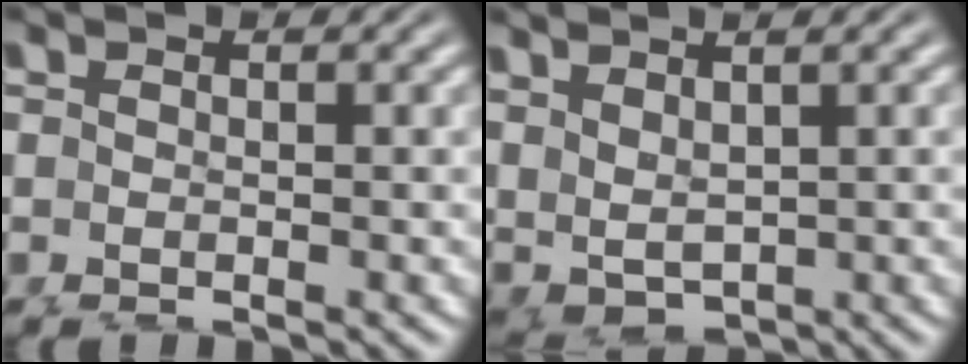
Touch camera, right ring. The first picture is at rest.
{"total": 2.0, "force": [1.9, 0.4, 0.5], "torque": [-0.009, -0.003, 0.052]}